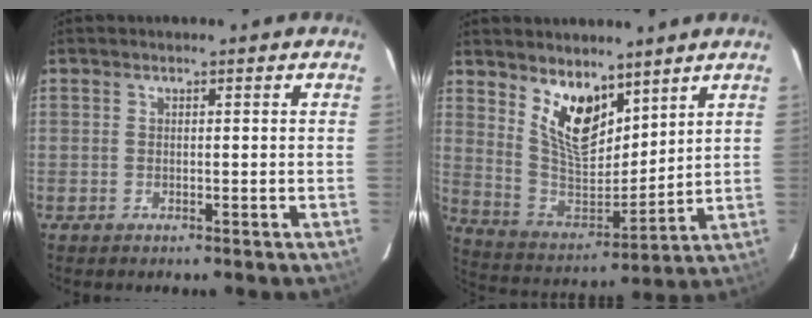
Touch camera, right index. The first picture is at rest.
{"total": 12.7, "force": [8.1, 5.9, 7.7], "torque": [-0.141, -0.013, 0.165]}